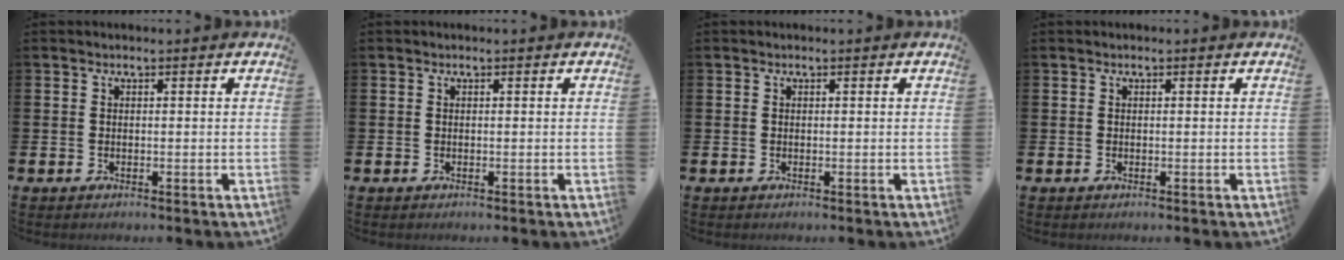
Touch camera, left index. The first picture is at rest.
{"total": 0.0}
{"total": 0.0}
{"total": 0.0}